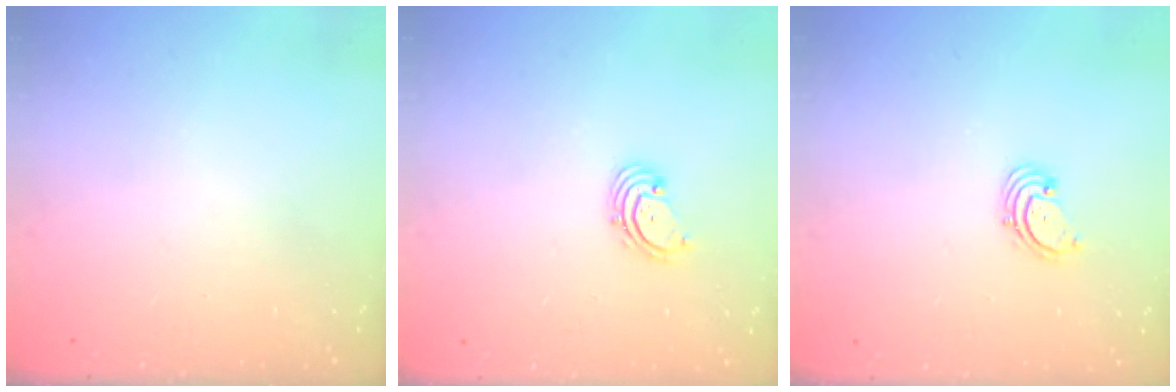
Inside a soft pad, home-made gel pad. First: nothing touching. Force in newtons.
{"total": 2.2, "press": 2.1, "slide": 0.7}
{"total": 1.6, "press": 1.6, "slide": 0.2}